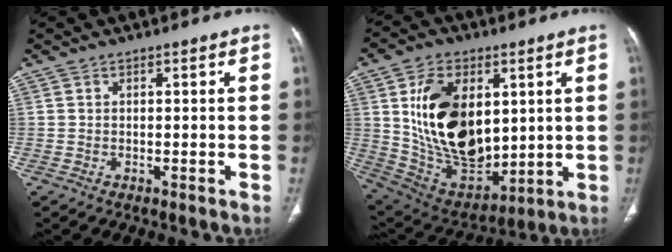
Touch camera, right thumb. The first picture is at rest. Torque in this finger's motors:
{"motor_torque": [1.94, 3.06, 1.98, 0.42, 0.24]}